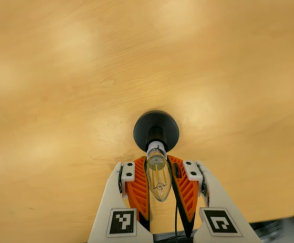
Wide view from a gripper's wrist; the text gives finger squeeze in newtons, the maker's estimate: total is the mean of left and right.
{"total": 20.7, "left": 18.9, "right": 22.6}